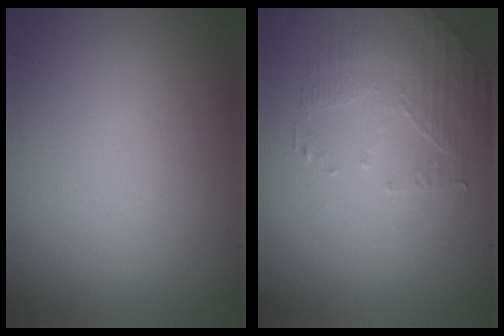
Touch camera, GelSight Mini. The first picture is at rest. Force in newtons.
{"total": 1.9, "press": 1.5, "slide": 1.2}